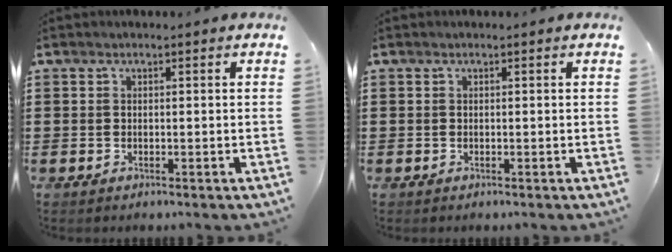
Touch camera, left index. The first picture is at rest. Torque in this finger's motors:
{"motor_torque": [0.09, 0.09, 0.00, 0.00]}